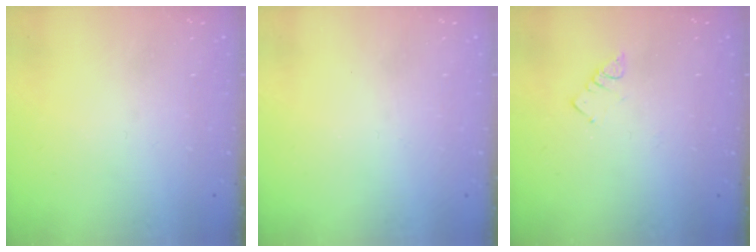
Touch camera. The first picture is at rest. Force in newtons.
{"total": 2.2, "press": 2.2, "slide": 0.4}
{"total": 3.5, "press": 3.5, "slide": 0.4}